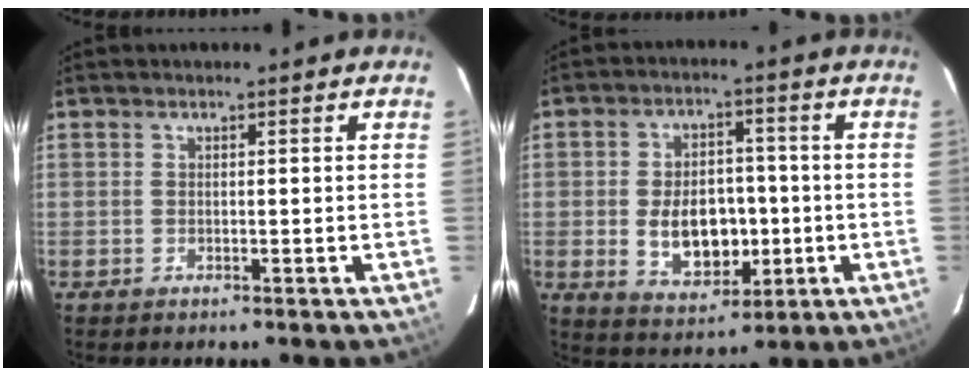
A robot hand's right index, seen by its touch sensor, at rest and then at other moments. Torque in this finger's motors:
{"motor_torque": [0.35, 0.01, 0.57, 0.10]}